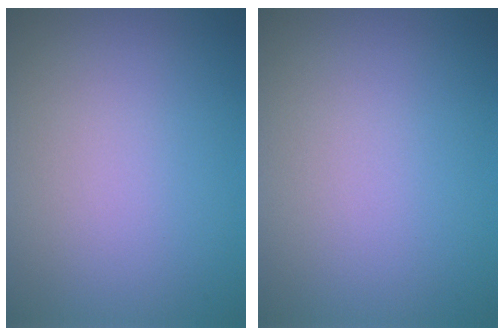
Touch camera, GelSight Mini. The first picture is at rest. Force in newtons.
{"total": 0.0}